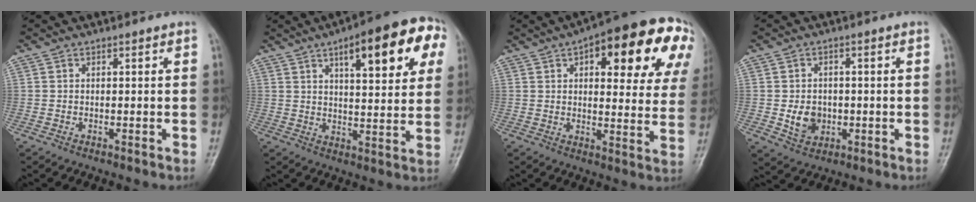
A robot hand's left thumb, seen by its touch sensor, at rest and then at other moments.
{"total": 18.3, "force": [7.7, 6.2, 15.4], "torque": [-0.170, -0.002, 0.097]}
{"total": 24.2, "force": [10.1, 9.6, 19.8], "torque": [-0.218, 0.008, 0.124]}
{"total": 5.7, "force": [-0.8, 4.7, 3.1], "torque": [-0.031, 0.002, -0.009]}